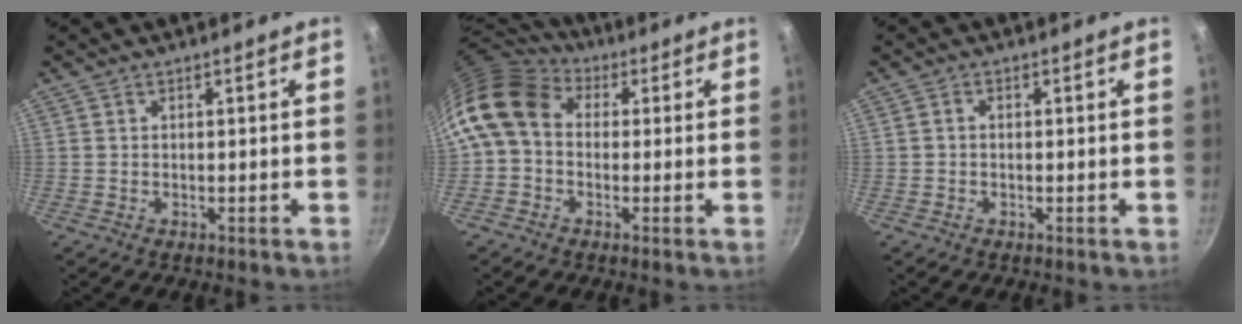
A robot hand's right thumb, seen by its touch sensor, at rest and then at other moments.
{"total": 11.8, "force": [1.3, 9.2, 7.2], "torque": [-0.125, 0.024, 0.001]}
{"total": 1.0, "force": [-0.2, 0.8, 0.6], "torque": [-0.011, 0.006, -0.005]}